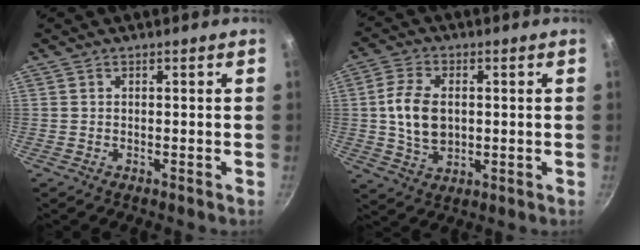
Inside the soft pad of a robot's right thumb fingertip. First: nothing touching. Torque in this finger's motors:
{"motor_torque": [-0.46, 0.78, 0.50, 0.83, 0.09]}